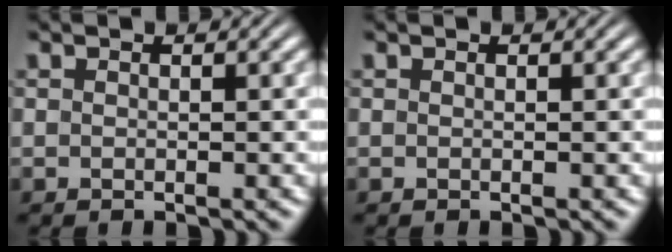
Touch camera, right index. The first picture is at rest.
{"total": 0.0}